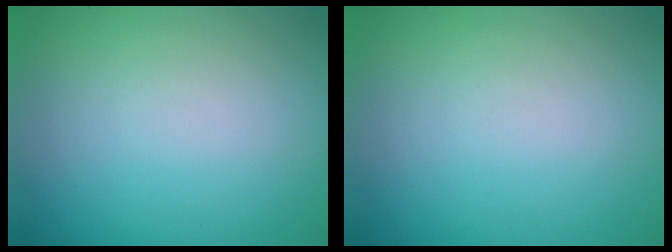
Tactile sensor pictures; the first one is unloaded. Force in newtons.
{"total": 0.0}